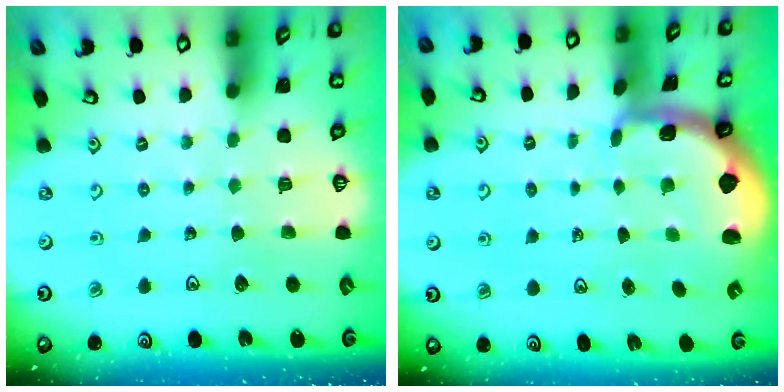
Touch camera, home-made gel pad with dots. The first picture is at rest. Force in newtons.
{"total": 1.0, "press": 0.9, "slide": 0.4}